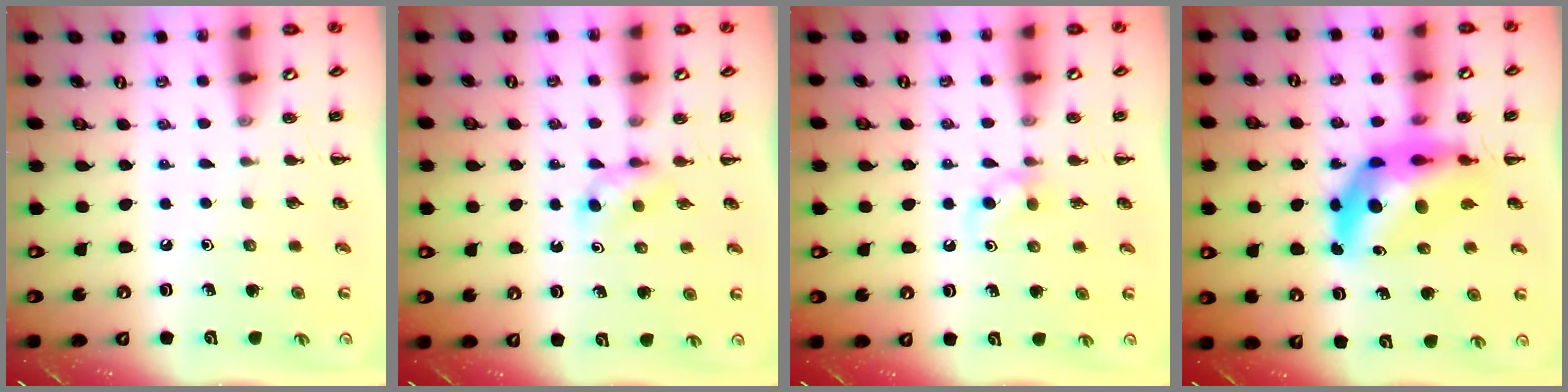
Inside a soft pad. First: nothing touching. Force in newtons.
{"total": 3.0, "press": 2.7, "slide": 1.1}
{"total": 4.6, "press": 4.2, "slide": 1.9}
{"total": 11.8, "press": 11.3, "slide": 3.6}